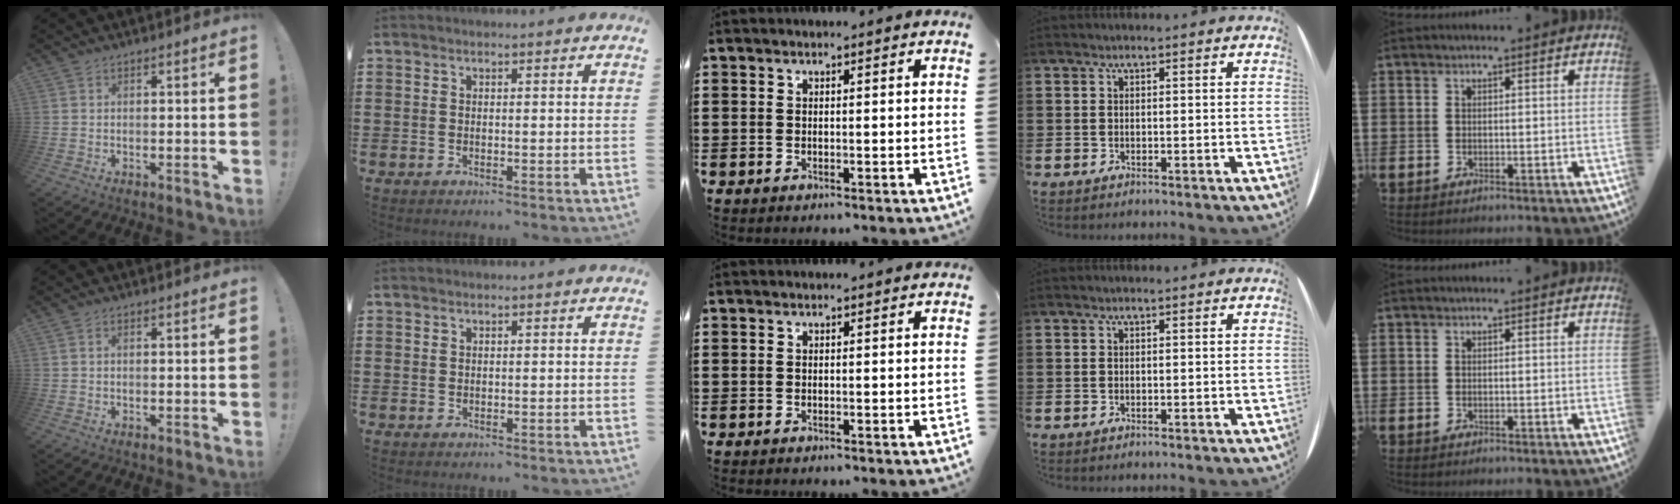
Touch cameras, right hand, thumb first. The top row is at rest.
{"thumb": {"total": 0.7, "force": [0.0, 0.4, 0.5], "torque": [-0.016, 0.005, 0.001]}, "index": {"total": 0.5, "force": [0.4, 0.4, 0.0], "torque": [-0.002, 0.001, 0.008]}}